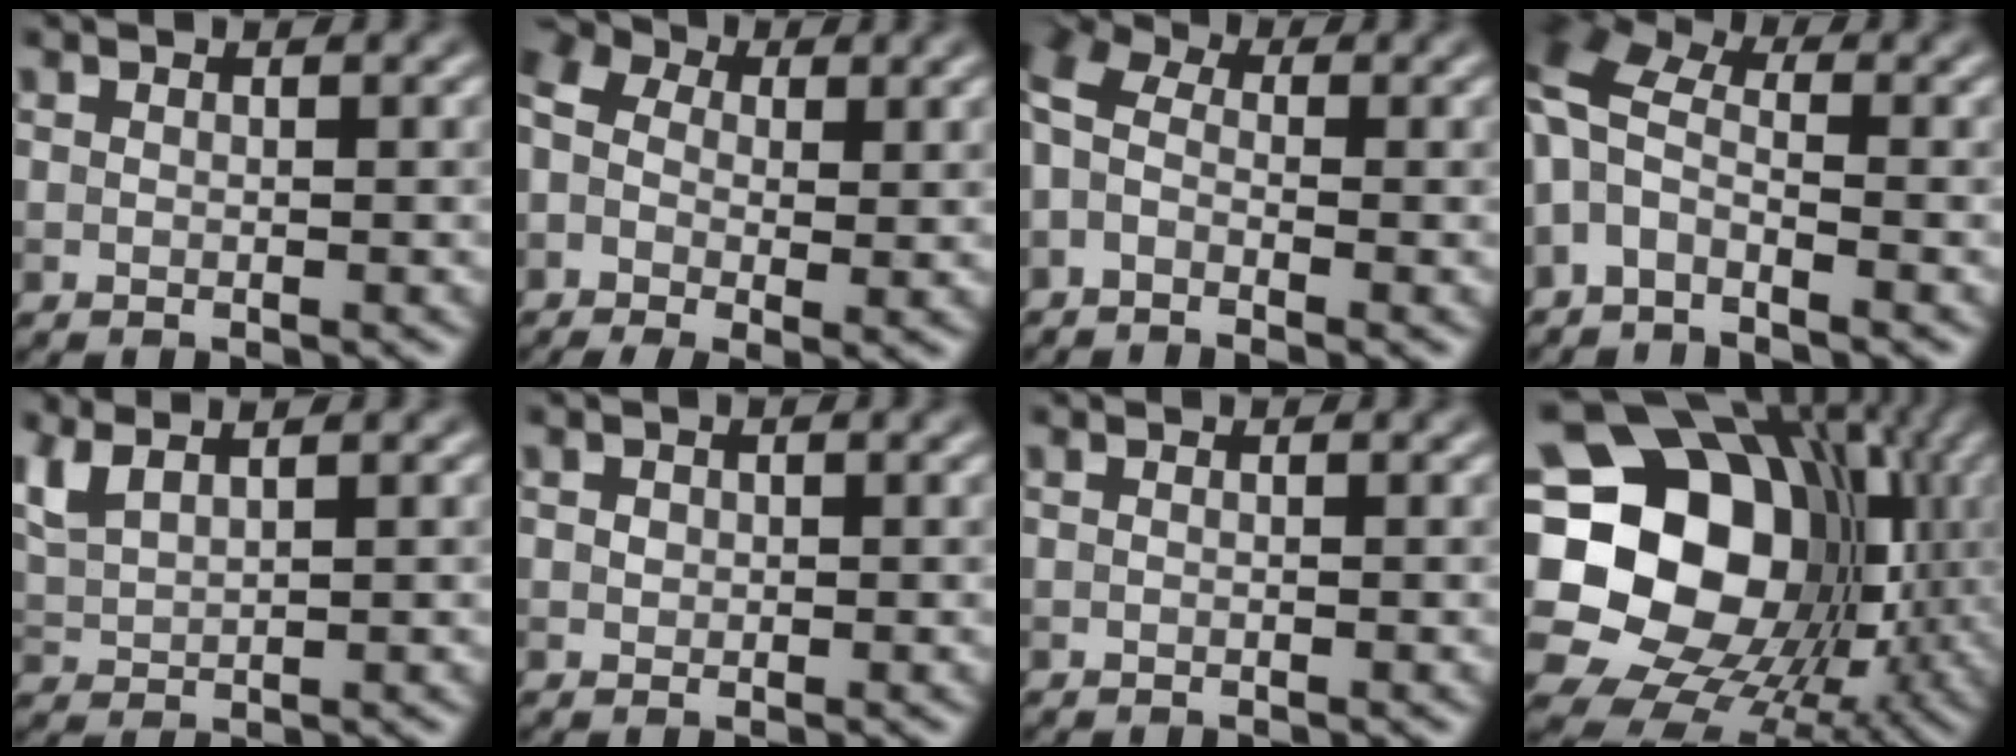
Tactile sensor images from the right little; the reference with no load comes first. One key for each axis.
{"total": 8.2, "fx": -0.1, "fy": 5.5, "fz": 6.0, "tx": -0.133, "ty": 0.013, "tz": 0.000}
{"total": 5.8, "fx": -1.1, "fy": 3.6, "fz": 4.5, "tx": -0.111, "ty": 0.023, "tz": -0.031}
{"total": 4.4, "fx": -2.1, "fy": 2.1, "fz": 3.3, "tx": -0.079, "ty": 0.011, "tz": -0.054}
{"total": 3.2, "fx": 1.8, "fy": 1.2, "fz": 2.4, "tx": -0.069, "ty": 0.014, "tz": 0.045}
{"total": 0.6, "fx": -0.1, "fy": 0.6, "fz": 0.2, "tx": -0.003, "ty": -0.003, "tz": 0.002}
{"total": 0.0}
{"total": 21.1, "fx": 0.2, "fy": 17.5, "fz": 11.7, "tx": -0.208, "ty": 0.002, "tz": -0.004}